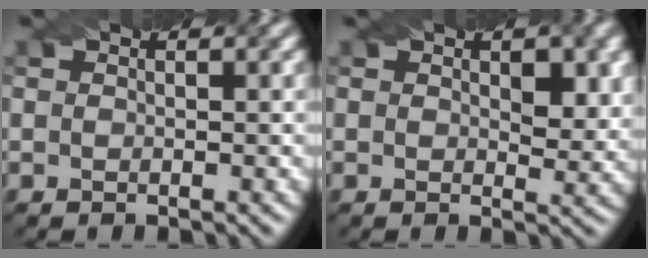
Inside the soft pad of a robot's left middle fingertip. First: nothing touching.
{"total": 3.2, "force": [1.0, 1.7, 2.6], "torque": [-0.033, -0.007, 0.019]}